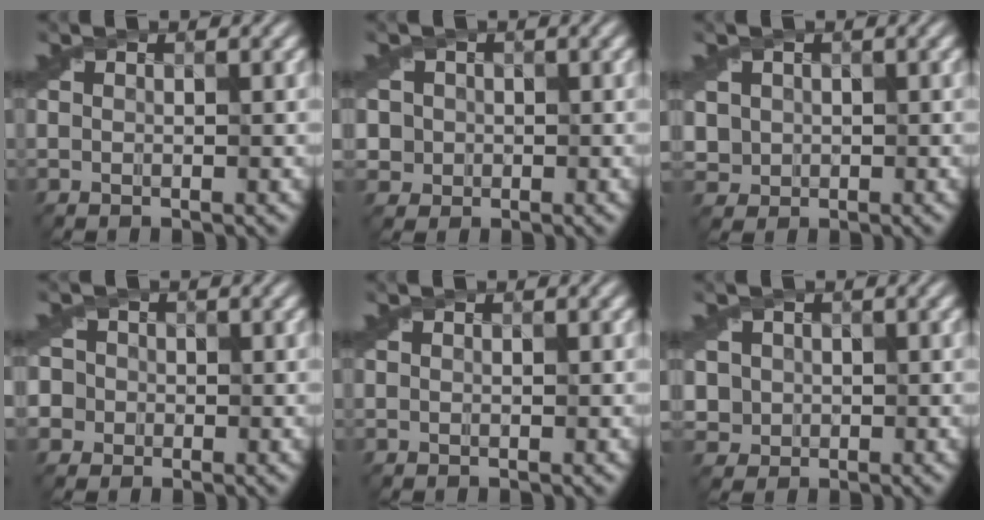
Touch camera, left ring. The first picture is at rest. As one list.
[{"total": 2.7, "force": [0.5, 2.6, 0.5], "torque": [-0.006, 0.007, 0.007]}, {"total": 2.0, "force": [0.5, 1.9, 0.4], "torque": [-0.011, -0.005, 0.014]}, {"total": 4.8, "force": [-1.2, 4.5, 1.3], "torque": [-0.022, 0.016, -0.048]}, {"total": 0.0}, {"total": 2.3, "force": [0.5, 2.2, 0.5], "torque": [-0.015, 0.001, 0.024]}]